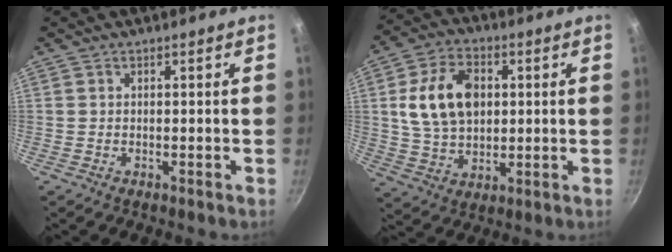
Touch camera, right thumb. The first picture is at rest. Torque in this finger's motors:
{"motor_torque": [-0.12, 0.55, 0.12, -0.05, 0.34]}